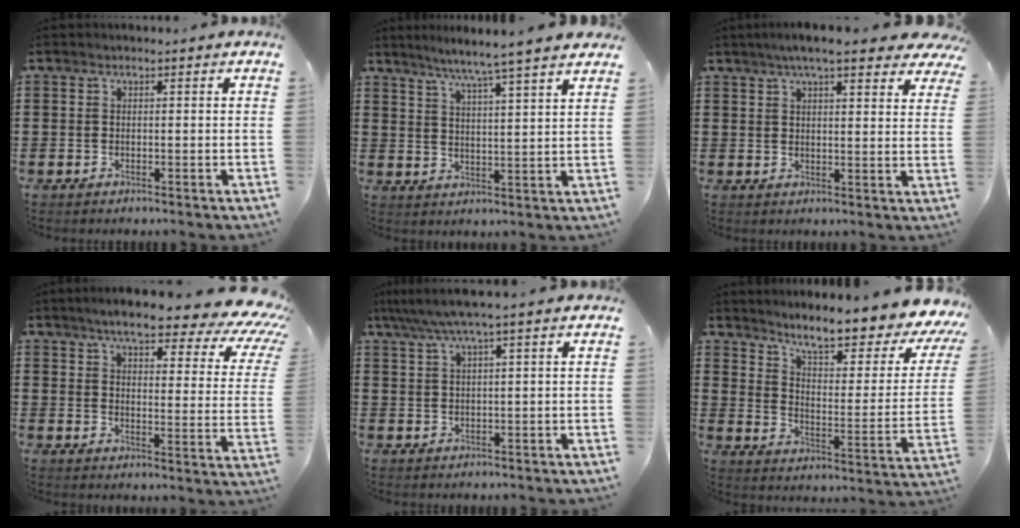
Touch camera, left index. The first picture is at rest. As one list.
[{"total": 5.7, "force": [4.9, -1.5, 2.4], "torque": [-0.064, -0.029, 0.080]}, {"total": 6.9, "force": [5.7, 0.8, 3.8], "torque": [-0.082, -0.009, 0.100]}, {"total": 8.2, "force": [6.5, 1.2, 4.9], "torque": [-0.097, -0.039, 0.105]}, {"total": 3.9, "force": [2.3, -0.3, 3.1], "torque": [-0.065, 0.000, 0.039]}, {"total": 9.2, "force": [7.5, 0.7, 5.3], "torque": [-0.107, -0.060, 0.118]}]